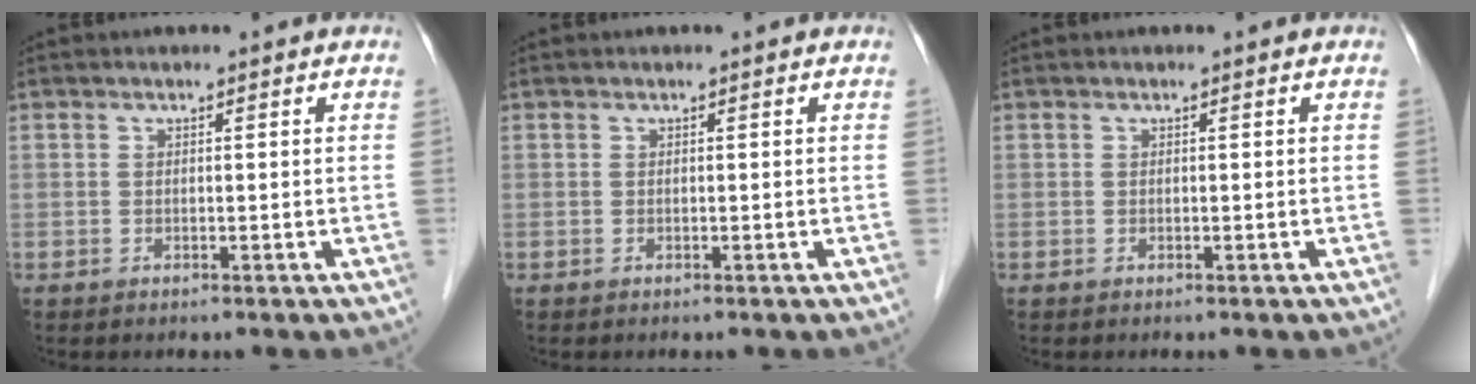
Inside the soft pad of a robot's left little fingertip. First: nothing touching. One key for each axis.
{"total": 0.0}
{"total": 0.0}